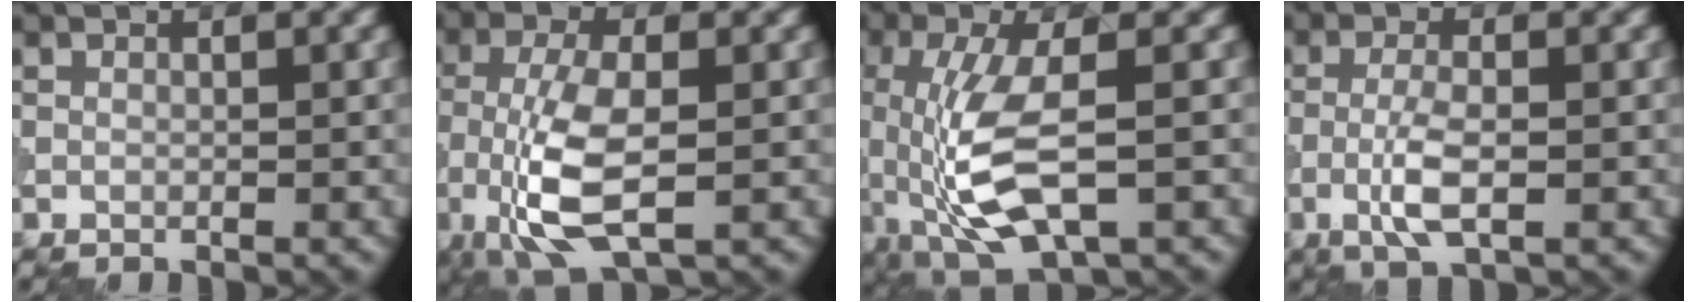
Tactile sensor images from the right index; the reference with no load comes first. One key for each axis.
{"total": 7.6, "fx": -2.1, "fy": 3.0, "fz": 6.7, "tx": -0.150, "ty": -0.003, "tz": -0.043}
{"total": 7.8, "fx": -1.6, "fy": 2.8, "fz": 7.1, "tx": -0.158, "ty": -0.001, "tz": -0.031}
{"total": 3.6, "fx": -1.0, "fy": 1.0, "fz": 3.3, "tx": -0.073, "ty": -0.001, "tz": -0.025}